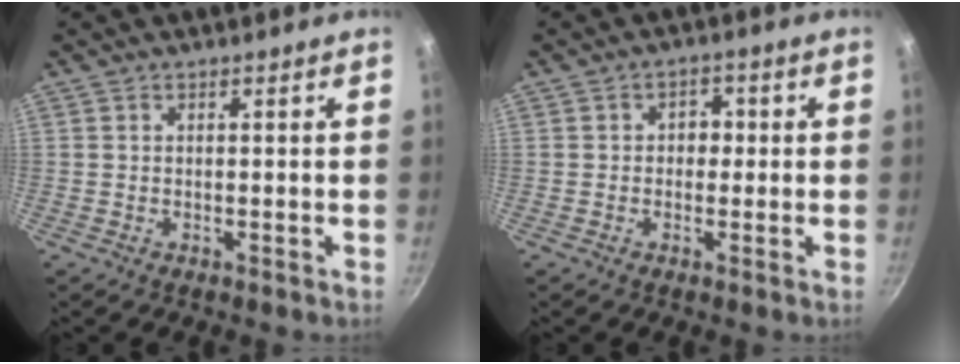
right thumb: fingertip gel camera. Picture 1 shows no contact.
{"total": 3.5, "force": [0.1, 2.9, 1.9], "torque": [-0.002, 0.006, -0.005]}